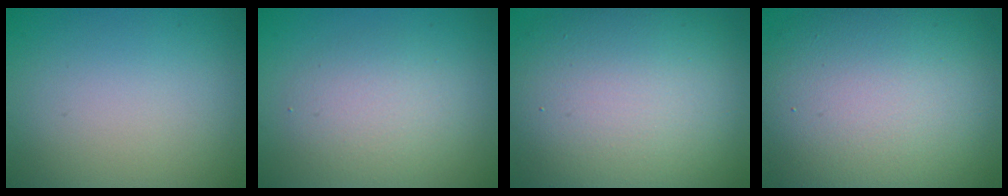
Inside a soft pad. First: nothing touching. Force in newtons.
{"total": 3.0, "press": 3.0, "slide": 0.2}
{"total": 13.6, "press": 13.6, "slide": 0.7}
{"total": 14.0, "press": 14.0, "slide": 0.6}